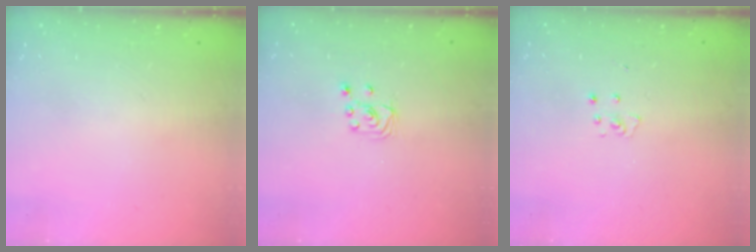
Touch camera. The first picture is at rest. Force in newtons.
{"total": 3.1, "press": 3.1, "slide": 0.2}
{"total": 2.7, "press": 2.7, "slide": 0.3}